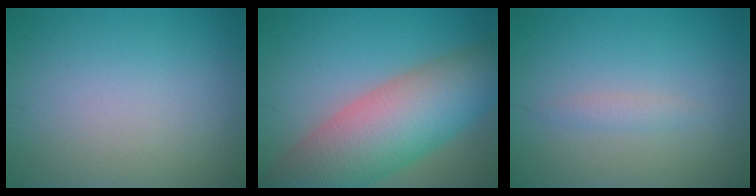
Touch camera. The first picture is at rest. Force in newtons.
{"total": 10.9, "press": 10.9, "slide": 0.4}
{"total": 1.1, "press": 1.1, "slide": 0.1}